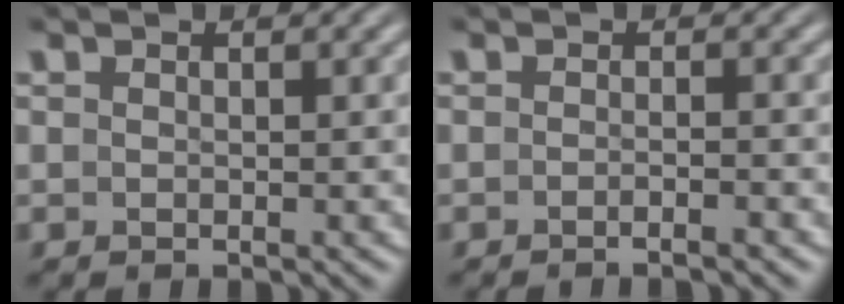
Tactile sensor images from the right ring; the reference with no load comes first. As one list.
[{"total": 1.8, "force": [-1.6, -0.4, 0.6], "torque": [-0.006, 0.001, -0.029]}]